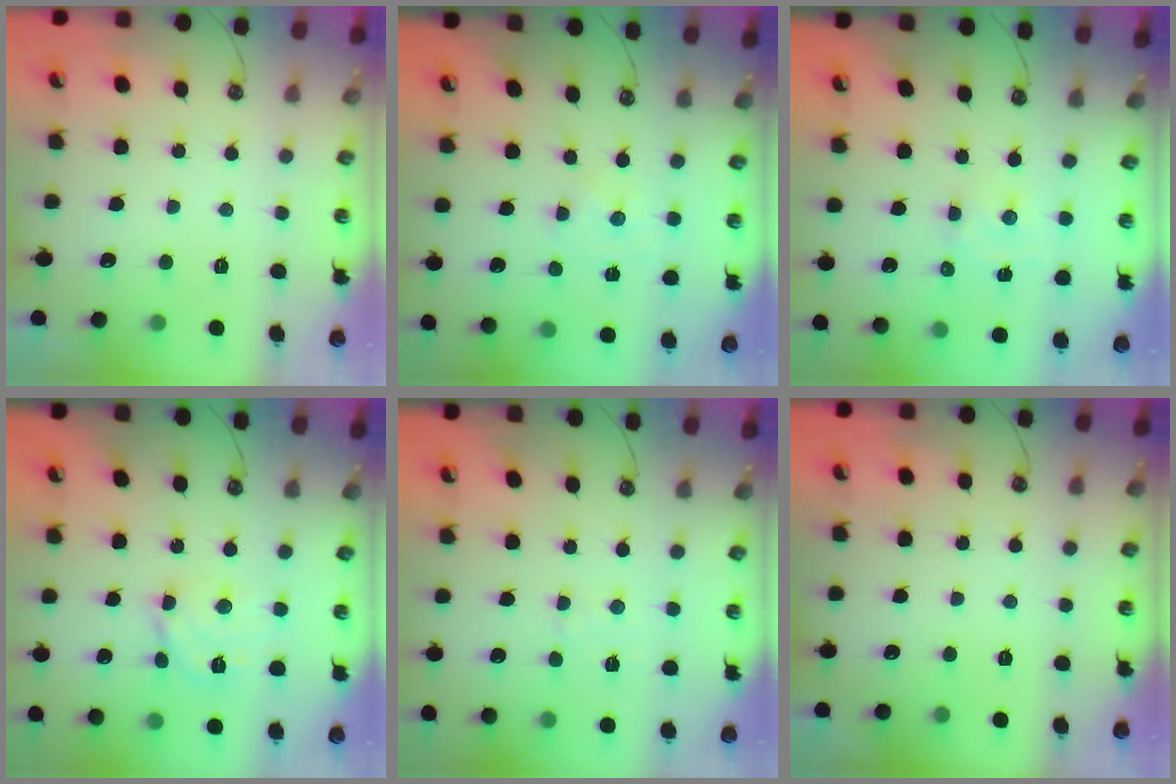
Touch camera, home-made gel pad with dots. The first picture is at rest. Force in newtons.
{"total": 0.0}
{"total": 2.1, "press": 2.1, "slide": 0.5}
{"total": 10.0, "press": 10.0, "slide": 1.1}
{"total": 2.2, "press": 2.2, "slide": 0.3}
{"total": 0.0}